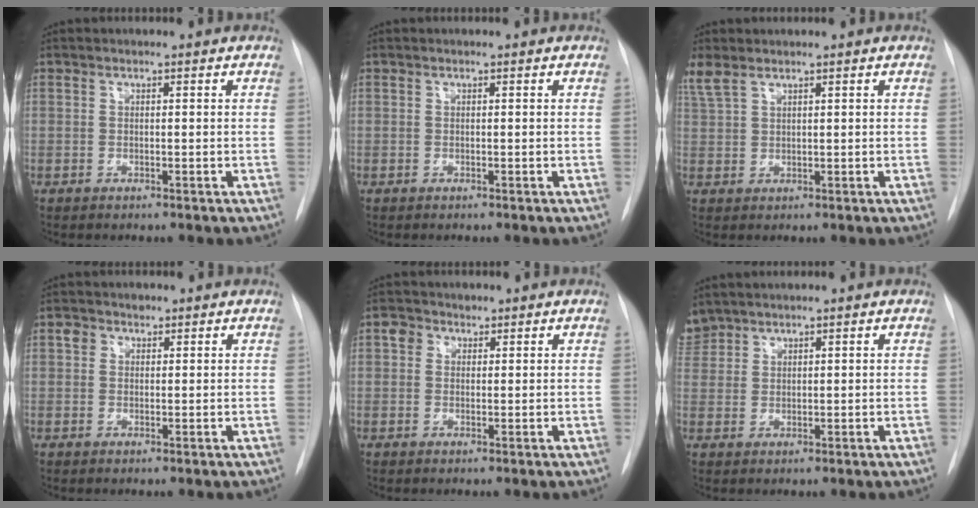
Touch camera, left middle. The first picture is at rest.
{"total": 0.0}
{"total": 3.2, "force": [2.6, 1.0, 1.5], "torque": [-0.049, 0.018, 0.063]}
{"total": 2.0, "force": [1.0, 1.6, 0.4], "torque": [-0.004, 0.008, 0.014]}
{"total": 2.4, "force": [1.1, 2.0, 0.6], "torque": [-0.009, 0.012, 0.014]}
{"total": 3.7, "force": [3.4, 1.6, 0.1], "torque": [-0.007, 0.015, 0.074]}